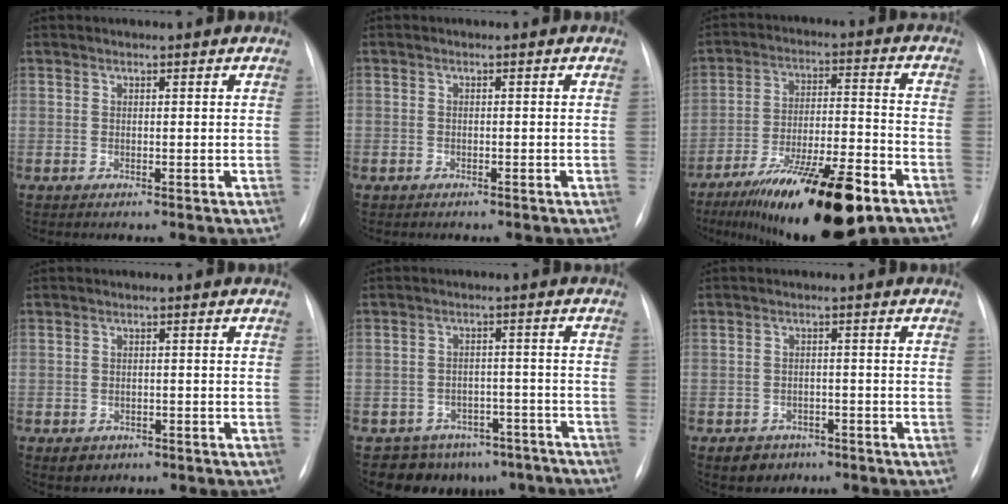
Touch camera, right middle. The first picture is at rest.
{"total": 1.0, "force": [-0.7, 0.8, 0.1], "torque": [-0.009, 0.004, -0.010]}
{"total": 19.9, "force": [-12.7, 3.7, 14.8], "torque": [-0.210, -0.010, -0.206]}
{"total": 3.1, "force": [-1.8, 2.3, 0.9], "torque": [-0.010, 0.004, -0.016]}
{"total": 11.0, "force": [-8.7, 6.6, 1.6], "torque": [0.001, 0.031, -0.101]}
{"total": 4.3, "force": [-2.6, 3.3, 0.9], "torque": [-0.015, 0.008, -0.031]}